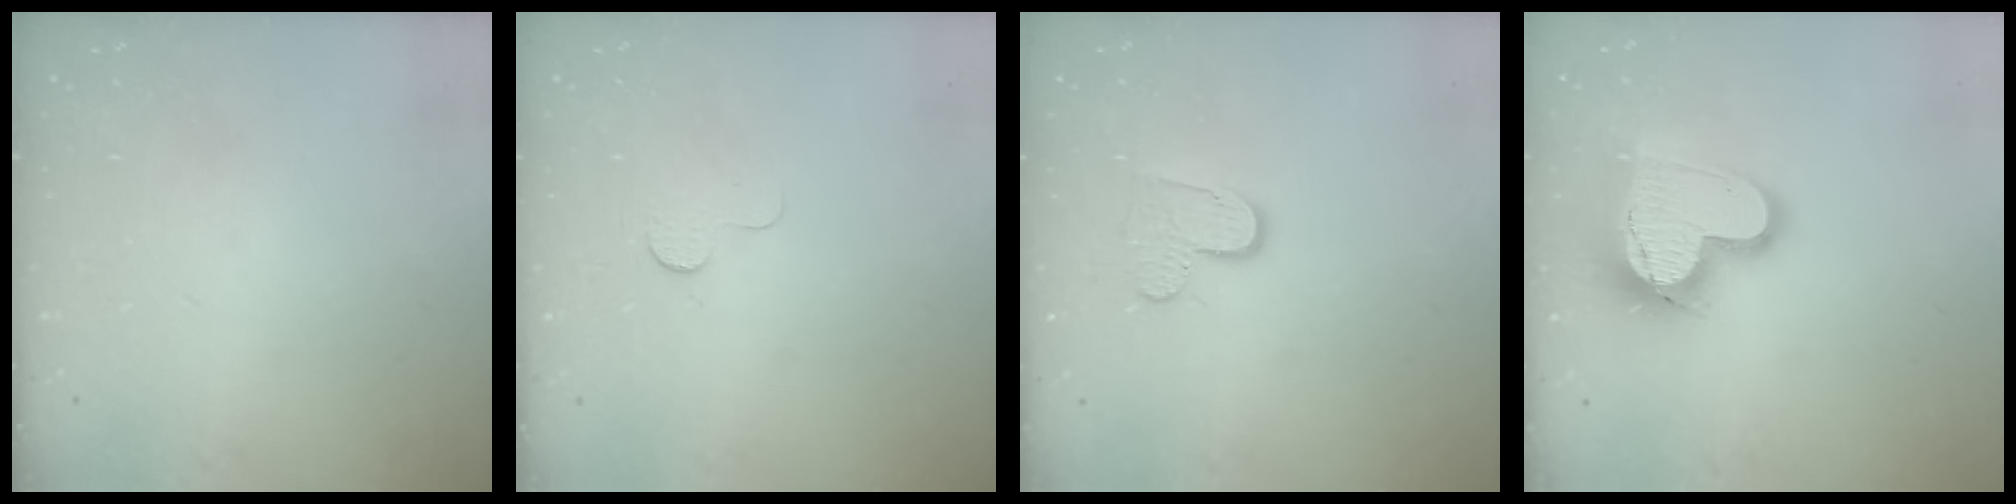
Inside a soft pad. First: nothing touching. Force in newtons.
{"total": 3.9, "press": 3.9, "slide": 0.4}
{"total": 8.3, "press": 8.3, "slide": 0.5}
{"total": 17.1, "press": 17.0, "slide": 1.5}